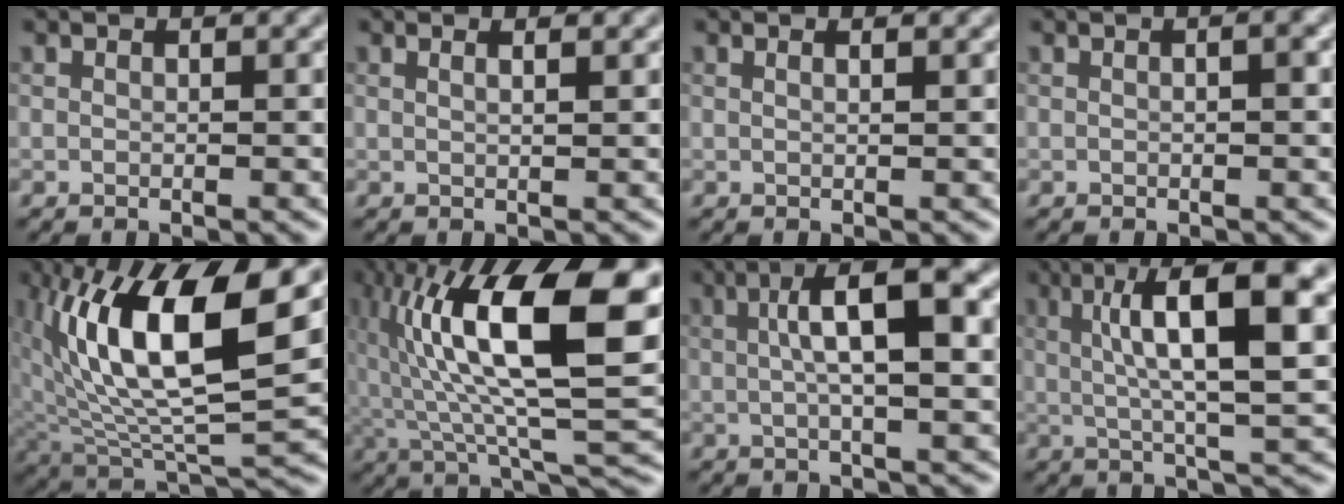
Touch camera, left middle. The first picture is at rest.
{"total": 1.7, "force": [0.8, 0.7, 1.3], "torque": [0.001, 0.016, -0.006]}
{"total": 1.4, "force": [0.7, 0.7, 1.0], "torque": [0.002, 0.013, -0.009]}
{"total": 1.7, "force": [0.0, 0.4, 1.6], "torque": [-0.011, 0.004, -0.005]}
{"total": 11.9, "force": [2.6, 4.5, 10.7], "torque": [-0.197, 0.006, 0.062]}
{"total": 14.6, "force": [3.2, 4.6, 13.5], "torque": [-0.234, 0.008, 0.061]}
{"total": 8.4, "force": [1.3, 2.2, 8.0], "torque": [-0.126, 0.016, 0.028]}
{"total": 9.8, "force": [2.2, 1.7, 9.4], "torque": [-0.150, 0.017, 0.047]}